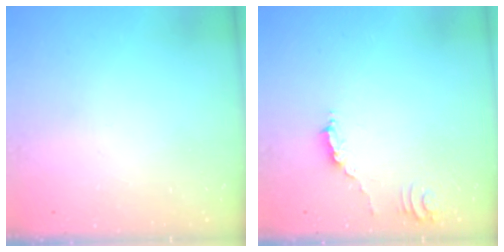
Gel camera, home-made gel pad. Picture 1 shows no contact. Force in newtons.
{"total": 1.8, "press": 1.8, "slide": 0.1}